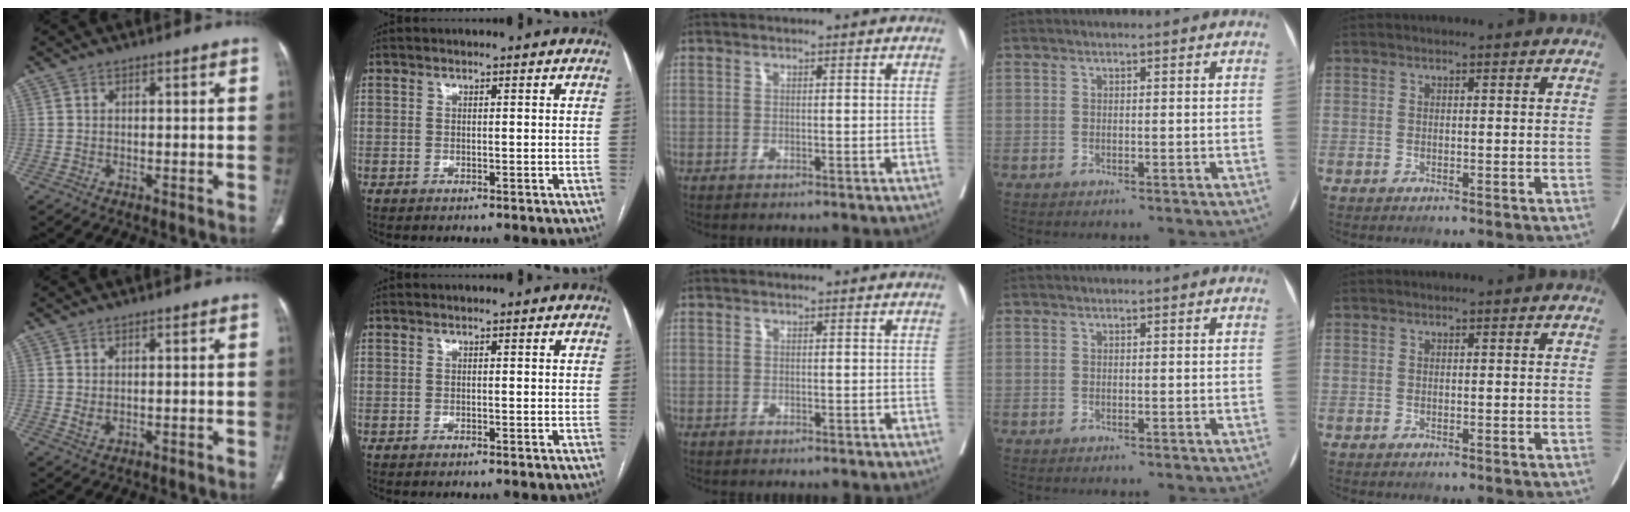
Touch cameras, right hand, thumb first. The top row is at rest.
{"thumb": {"total": 1.5, "force": [0.3, 0.9, 1.2], "torque": [-0.020, -0.007, 0.011]}}